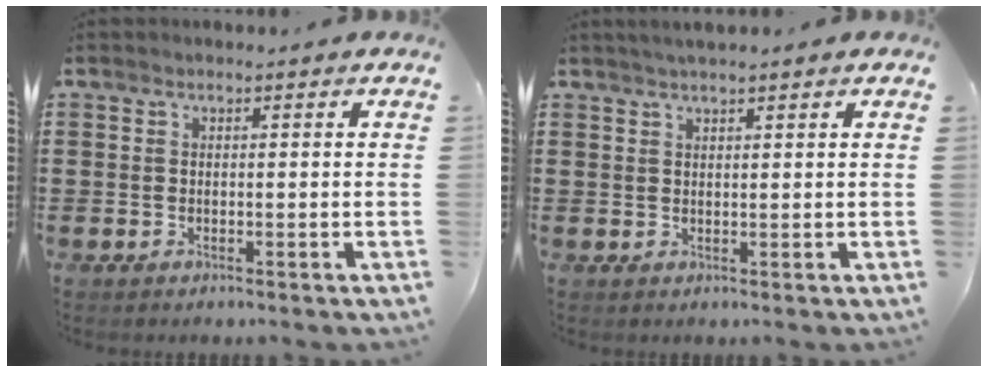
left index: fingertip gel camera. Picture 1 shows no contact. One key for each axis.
{"total": 1.4, "fx": 1.1, "fy": 0.0, "fz": 0.7, "tx": -0.015, "ty": 0.002, "tz": 0.020}